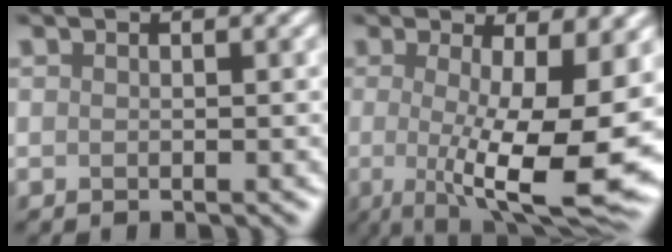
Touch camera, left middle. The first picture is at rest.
{"total": 12.4, "force": [-1.3, 3.1, 12.0], "torque": [-0.156, -0.017, -0.019]}